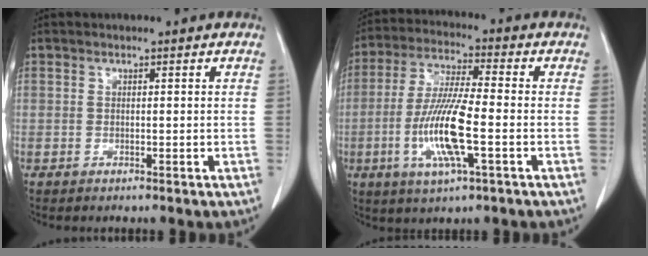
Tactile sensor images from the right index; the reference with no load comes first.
{"total": 12.2, "force": [-3.1, 1.4, 11.7], "torque": [-0.239, -0.012, -0.062]}